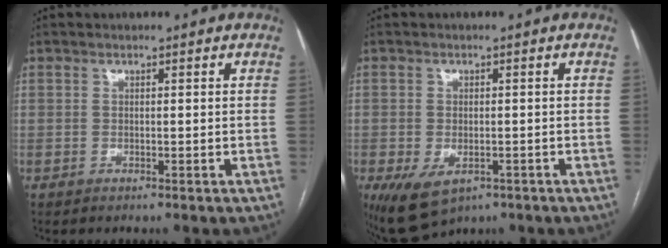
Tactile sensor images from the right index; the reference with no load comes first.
{"total": 6.9, "force": [-3.5, 4.0, 4.4], "torque": [-0.076, -0.008, -0.045]}